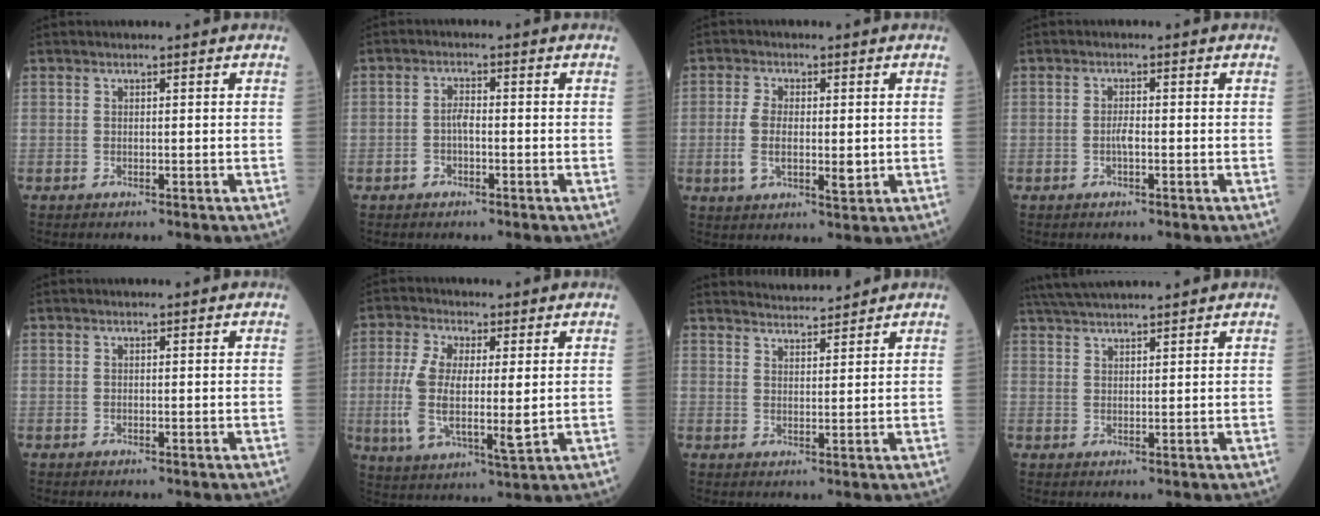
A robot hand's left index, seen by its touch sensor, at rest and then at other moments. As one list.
[{"total": 2.3, "force": [-0.9, 1.0, 1.8], "torque": [-0.039, 0.002, -0.017]}, {"total": 6.7, "force": [-0.6, 3.0, 6.0], "torque": [-0.121, -0.009, -0.010]}, {"total": 1.5, "force": [-0.5, 0.3, 1.4], "torque": [-0.030, -0.001, -0.011]}, {"total": 0.0}, {"total": 11.0, "force": [0.0, 3.5, 10.4], "torque": [-0.228, -0.011, 0.002]}, {"total": 4.3, "force": [4.3, -0.1, 0.2], "torque": [-0.013, 0.013, 0.072]}, {"total": 8.6, "force": [7.8, 0.2, 3.6], "torque": [-0.068, 0.040, 0.131]}]